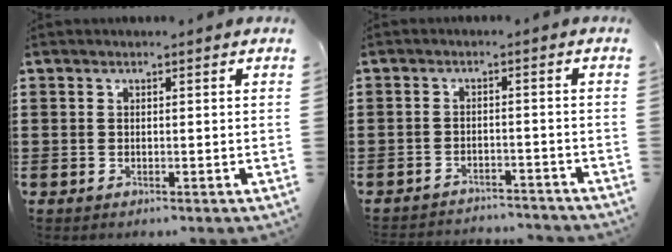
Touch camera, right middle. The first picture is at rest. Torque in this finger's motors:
{"motor_torque": [0.09, -0.04, -0.06, -0.01]}